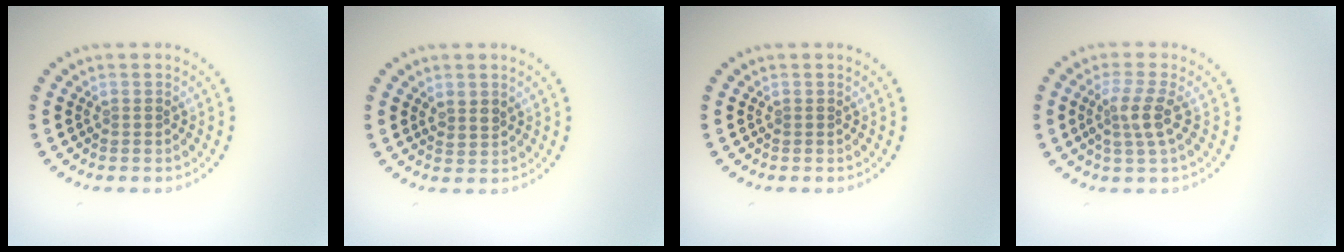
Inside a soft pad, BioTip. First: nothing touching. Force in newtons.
{"total": 1.3, "press": 1.1, "slide": 0.7}
{"total": 0.0}
{"total": 2.7, "press": 2.2, "slide": 1.5}